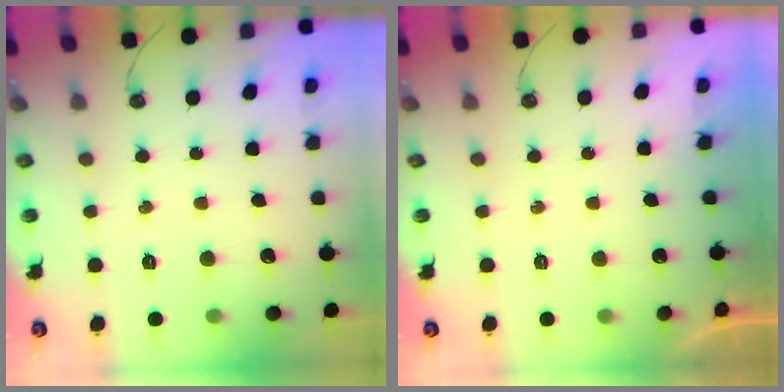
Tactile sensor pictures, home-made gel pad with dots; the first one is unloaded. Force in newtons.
{"total": 0.0}